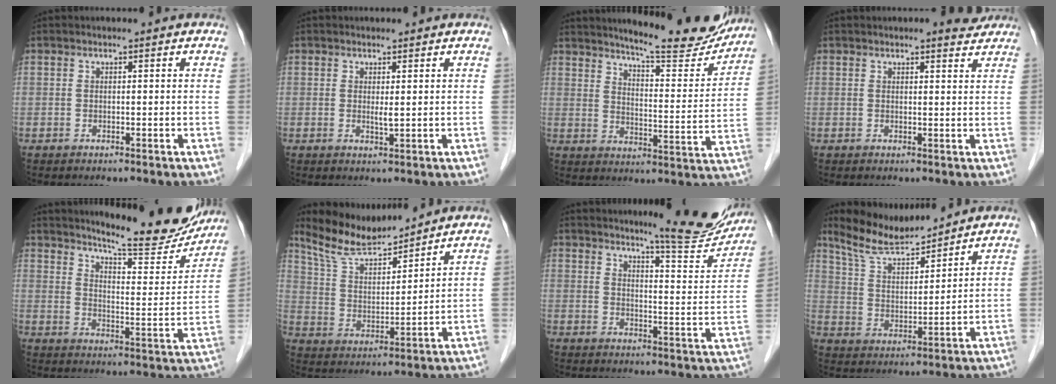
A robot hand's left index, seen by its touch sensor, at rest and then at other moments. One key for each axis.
{"total": 1.1, "fx": 0.2, "fy": 0.2, "fz": 1.1, "tx": -0.025, "ty": -0.007, "tz": 0.006}
{"total": 16.6, "fx": 15.4, "fy": 1.7, "fz": 6.1, "tx": -0.086, "ty": -0.052, "tz": 0.197}
{"total": 2.9, "fx": 2.6, "fy": 0.6, "fz": 1.0, "tx": -0.015, "ty": -0.001, "tz": 0.026}
{"total": 17.5, "fx": 16.0, "fy": 1.9, "fz": 6.8, "tx": -0.097, "ty": -0.053, "tz": 0.209}
{"total": 9.3, "fx": 9.0, "fy": 1.0, "fz": 2.3, "tx": -0.060, "ty": 0.005, "tz": 0.182}
{"total": 12.3, "fx": 11.3, "fy": 0.7, "fz": 4.7, "tx": -0.053, "ty": -0.038, "tz": 0.139}
{"total": 8.9, "fx": 8.5, "fy": 0.9, "fz": 2.6, "tx": -0.065, "ty": 0.005, "tz": 0.169}